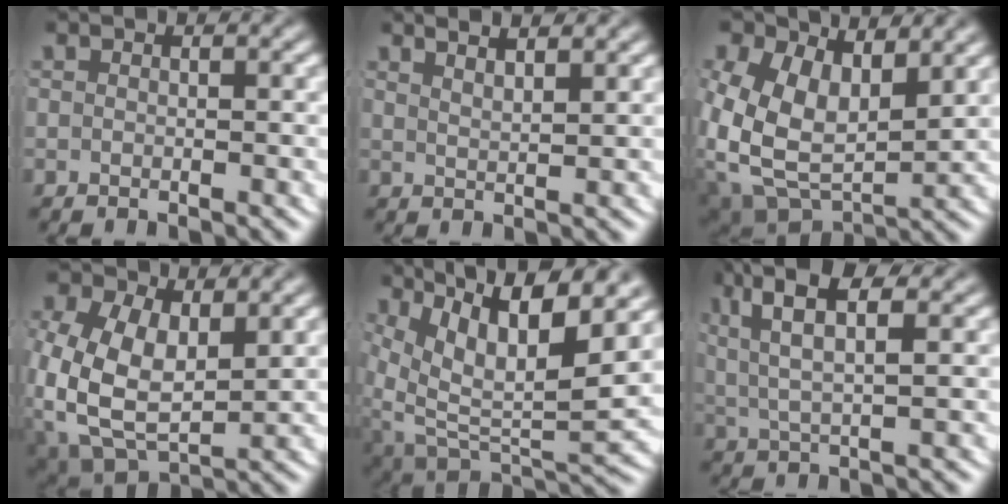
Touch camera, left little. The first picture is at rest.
{"total": 3.6, "force": [3.0, 0.5, 1.9], "torque": [-0.026, -0.003, 0.053]}
{"total": 12.7, "force": [-0.3, 10.6, 7.1], "torque": [-0.178, -0.063, 0.010]}
{"total": 10.7, "force": [-1.1, 8.6, 6.2], "torque": [-0.165, -0.058, 0.000]}
{"total": 12.2, "force": [2.0, 7.3, 9.6], "torque": [-0.165, -0.041, 0.045]}
{"total": 5.9, "force": [3.3, 1.8, 4.6], "torque": [-0.090, 0.006, 0.055]}